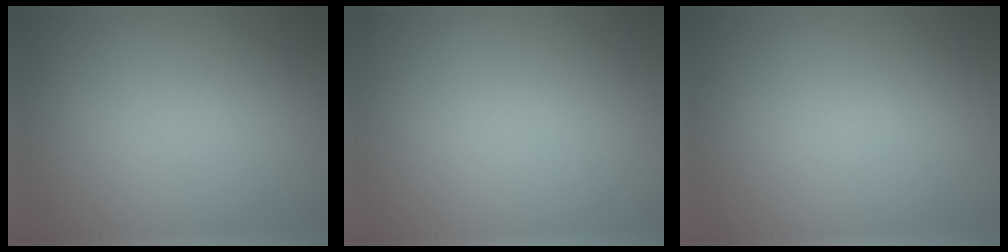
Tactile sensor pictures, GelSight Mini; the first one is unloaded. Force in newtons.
{"total": 0.0}
{"total": 0.0}